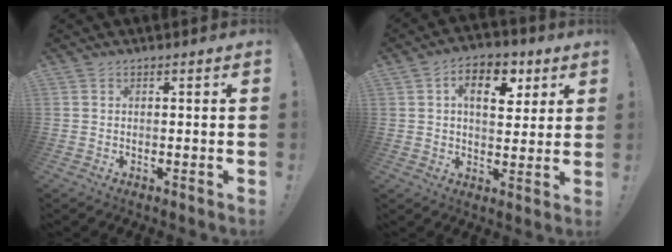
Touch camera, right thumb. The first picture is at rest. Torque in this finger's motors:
{"motor_torque": [0.81, 0.81, 0.01, 0.06, 0.01]}